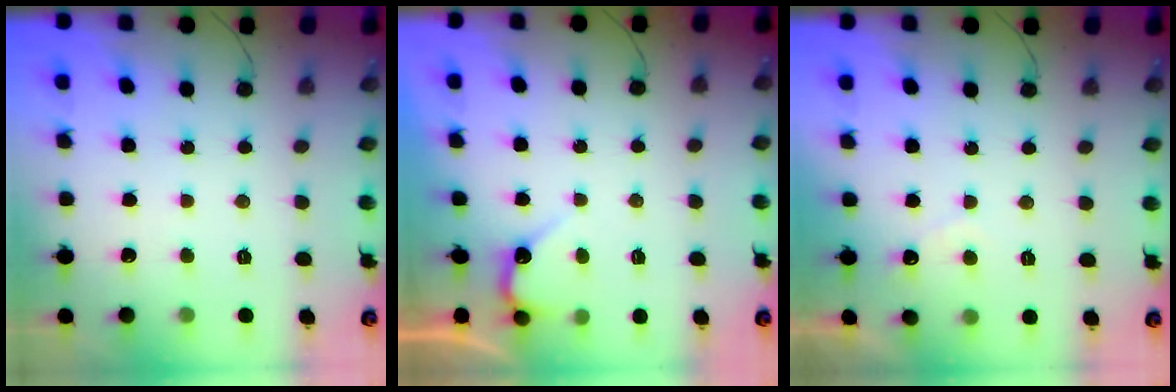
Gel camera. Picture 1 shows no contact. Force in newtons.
{"total": 3.3, "press": 3.3, "slide": 0.1}
{"total": 3.0, "press": 3.0, "slide": 0.1}